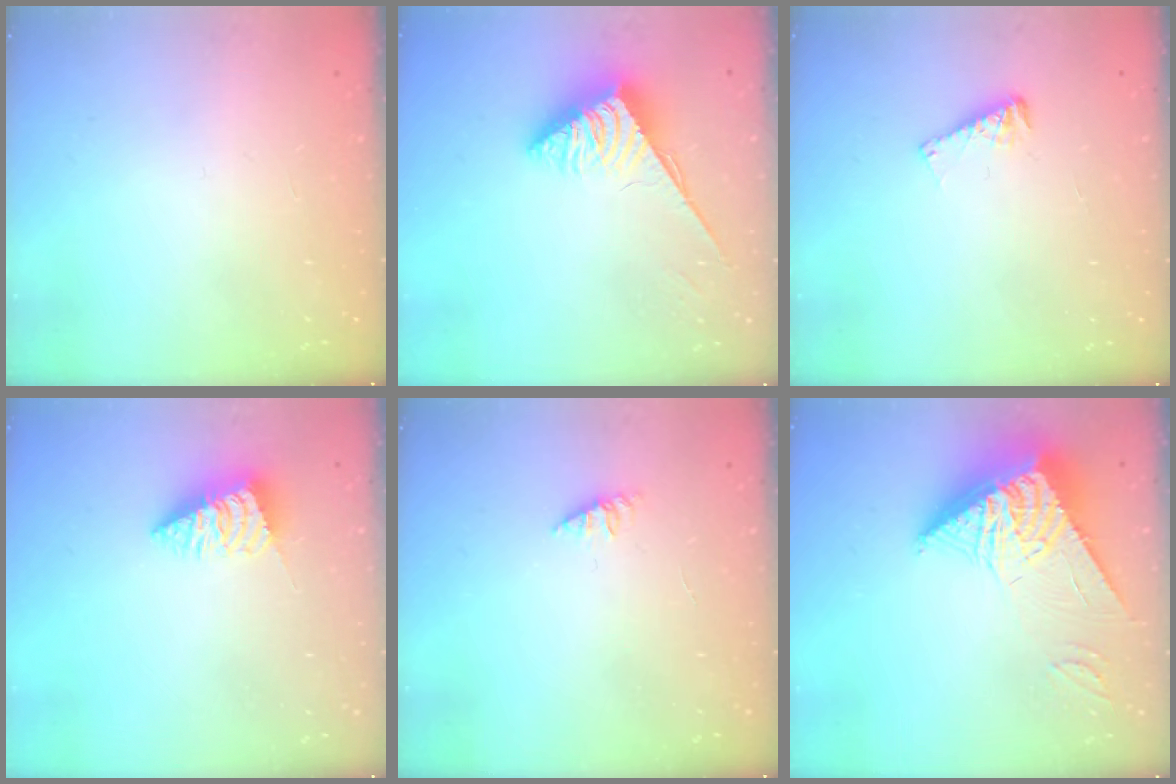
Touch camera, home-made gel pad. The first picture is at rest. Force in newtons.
{"total": 3.8, "press": 3.8, "slide": 0.6}
{"total": 5.1, "press": 5.0, "slide": 0.6}
{"total": 2.6, "press": 2.6, "slide": 0.1}
{"total": 1.6, "press": 1.6, "slide": 0.4}
{"total": 13.1, "press": 13.1, "slide": 1.2}